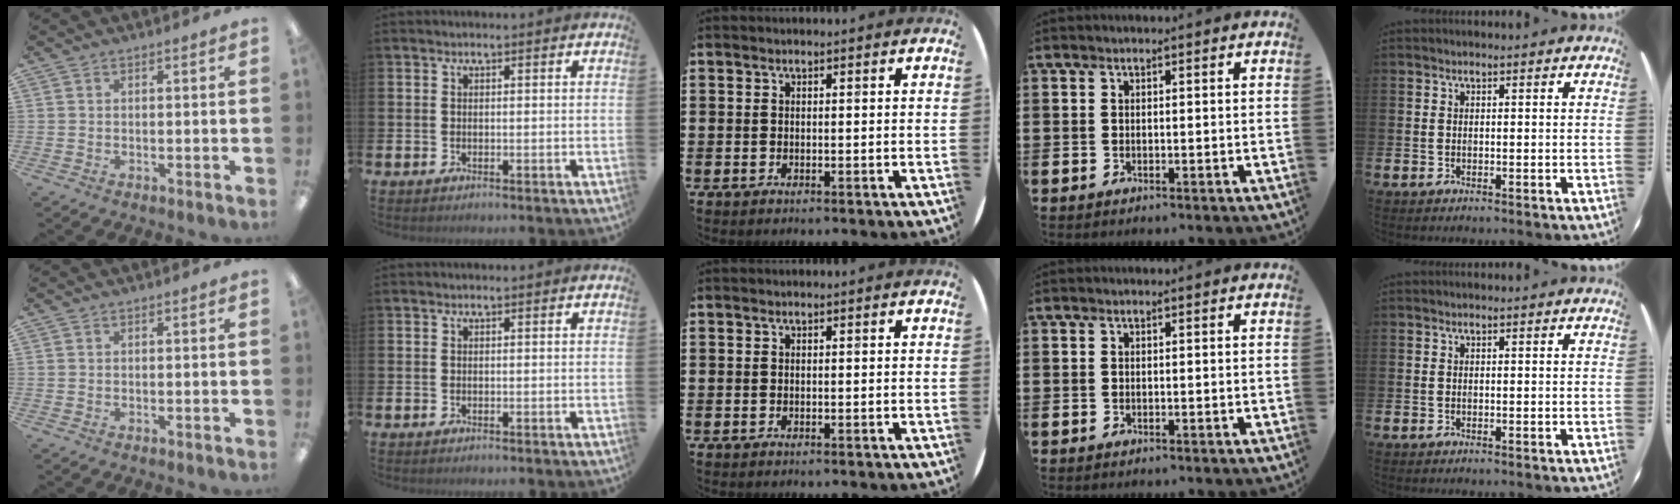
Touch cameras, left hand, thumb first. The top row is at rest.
{}